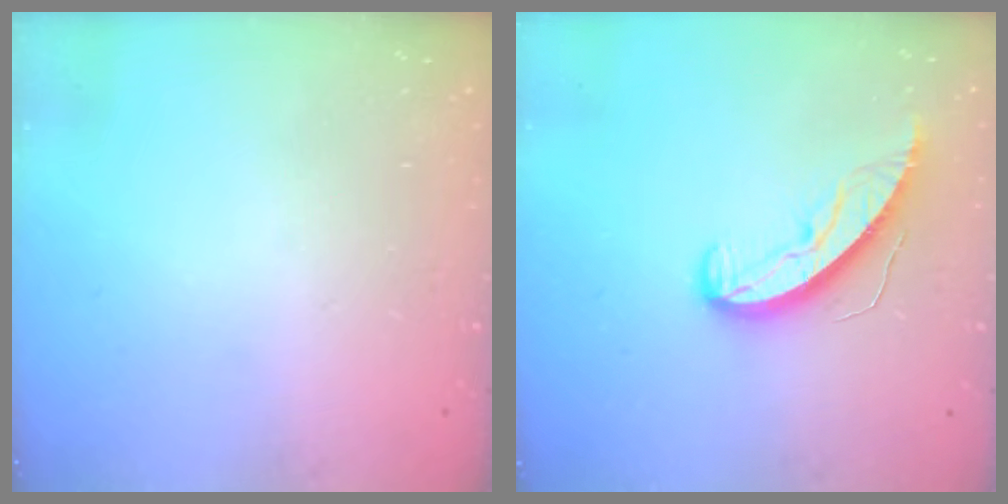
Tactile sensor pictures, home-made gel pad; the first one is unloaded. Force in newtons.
{"total": 8.8, "press": 8.8, "slide": 0.8}